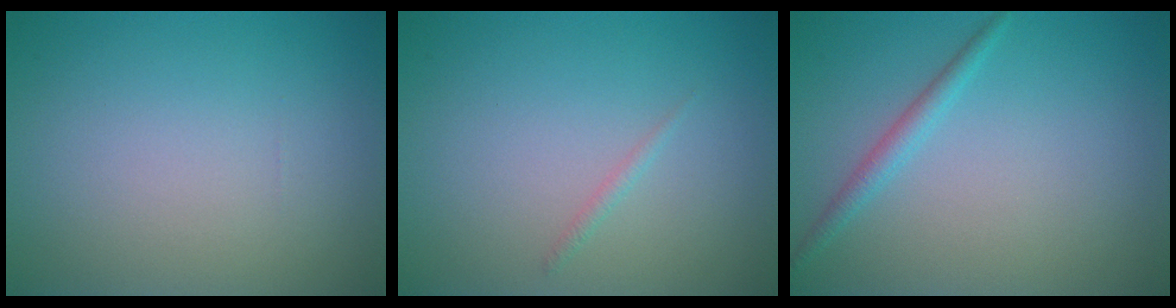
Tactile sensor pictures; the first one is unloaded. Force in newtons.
{"total": 0.6, "press": 0.6, "slide": 0.0}
{"total": 1.5, "press": 1.5, "slide": 0.1}